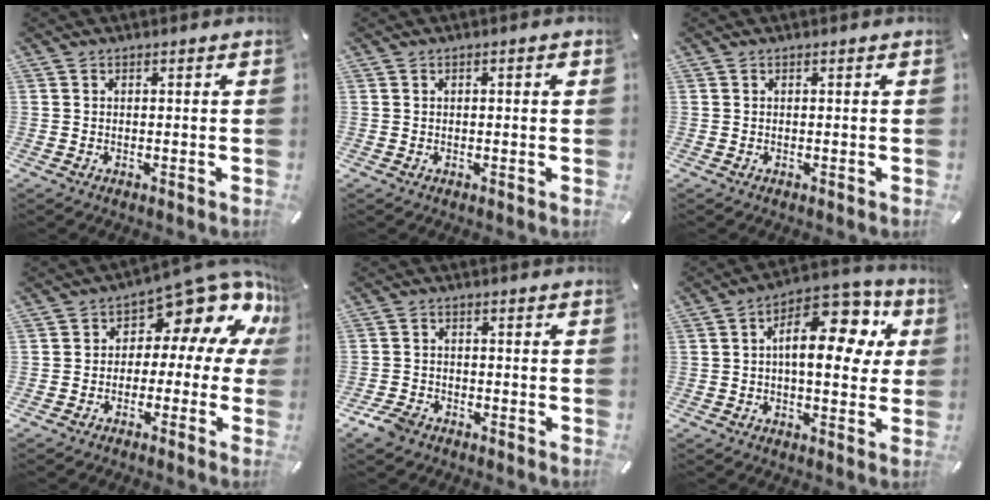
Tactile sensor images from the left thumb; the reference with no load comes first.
{"total": 1.2, "force": [0.2, 0.4, 1.1], "torque": [-0.020, 0.003, 0.001]}
{"total": 0.0}
{"total": 11.3, "force": [7.0, 5.6, 6.9], "torque": [-0.099, -0.068, 0.114]}
{"total": 4.1, "force": [-3.0, 2.4, 1.5], "torque": [-0.042, 0.012, -0.061]}
{"total": 16.1, "force": [4.3, 8.4, 13.1], "torque": [-0.184, -0.023, 0.072]}